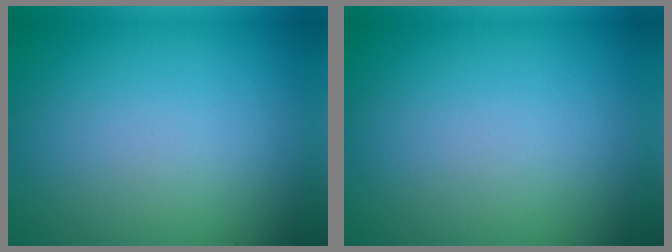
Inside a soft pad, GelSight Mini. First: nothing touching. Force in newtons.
{"total": 0.0}